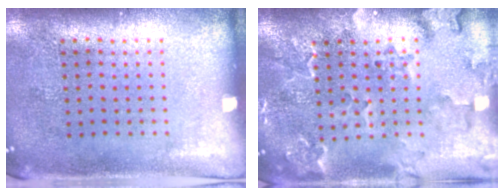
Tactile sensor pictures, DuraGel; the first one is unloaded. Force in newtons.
{"total": 2.4, "press": 2.2, "slide": 0.9}